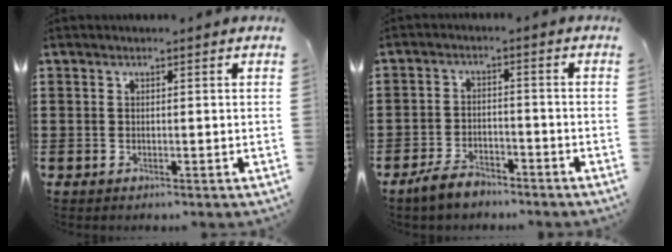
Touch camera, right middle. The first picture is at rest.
{"total": 3.7, "force": [-3.2, 1.2, 1.4], "torque": [-0.031, 0.009, -0.064]}